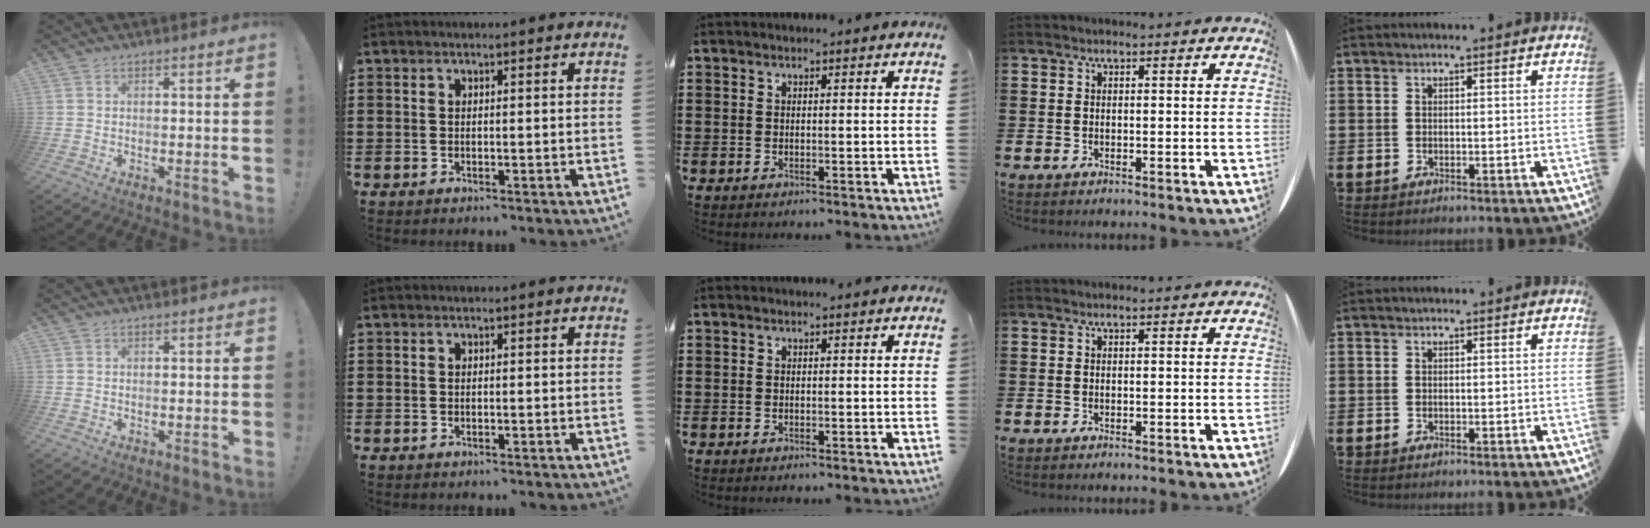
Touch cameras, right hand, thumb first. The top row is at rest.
{}